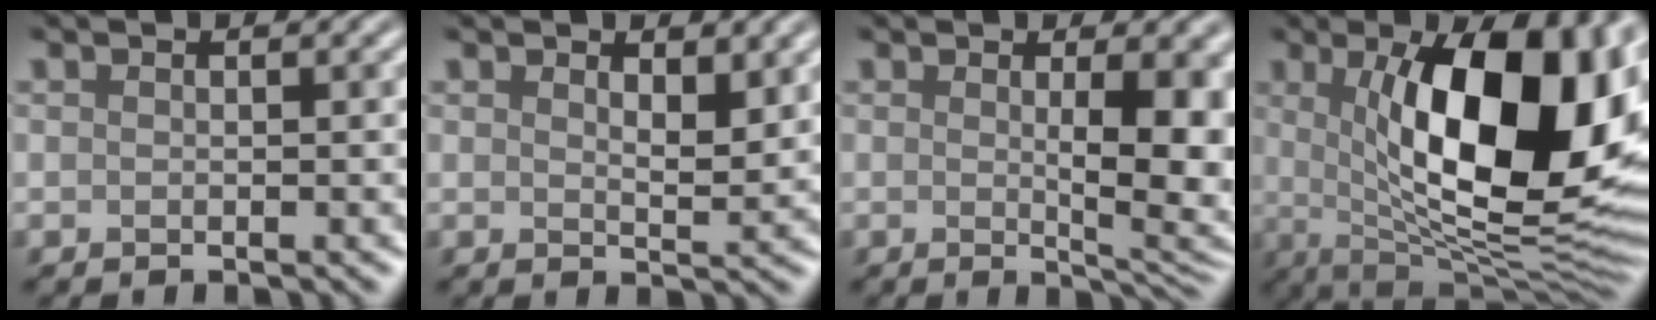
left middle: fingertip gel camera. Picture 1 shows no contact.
{"total": 2.3, "force": [1.5, 0.8, 1.6], "torque": [-0.024, -0.007, 0.027]}
{"total": 6.9, "force": [0.5, 1.7, 6.7], "torque": [-0.081, -0.008, 0.015]}
{"total": 15.6, "force": [2.6, 6.2, 14.1], "torque": [-0.184, 0.001, 0.033]}